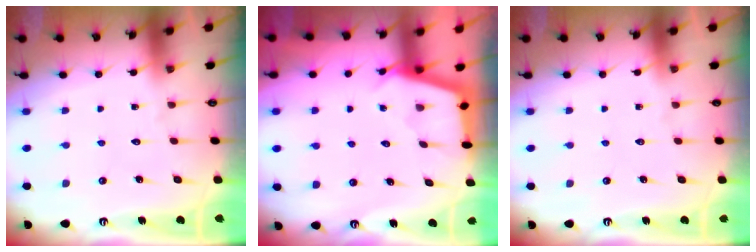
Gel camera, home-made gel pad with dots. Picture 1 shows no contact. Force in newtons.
{"total": 2.8, "press": 2.8, "slide": 0.3}
{"total": 0.0}